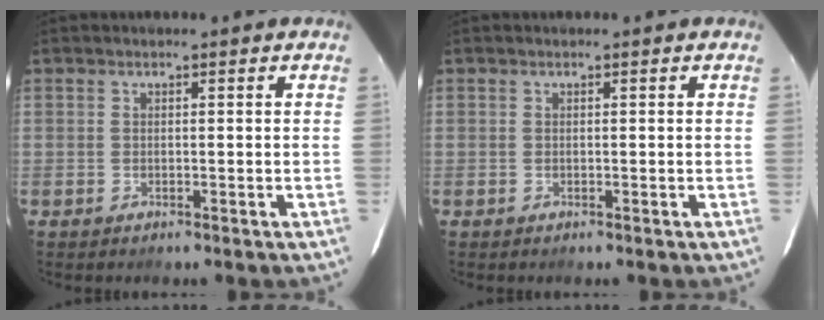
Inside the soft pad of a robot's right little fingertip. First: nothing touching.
{"total": 0.0}